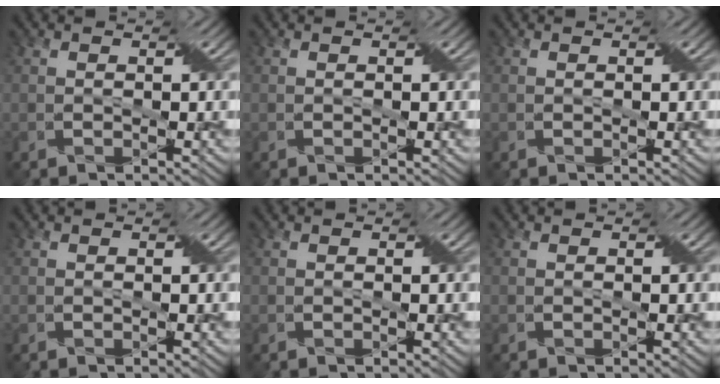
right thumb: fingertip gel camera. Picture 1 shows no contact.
{"total": 0.0}
{"total": 0.0}
{"total": 0.0}
{"total": 0.0}
{"total": 0.0}